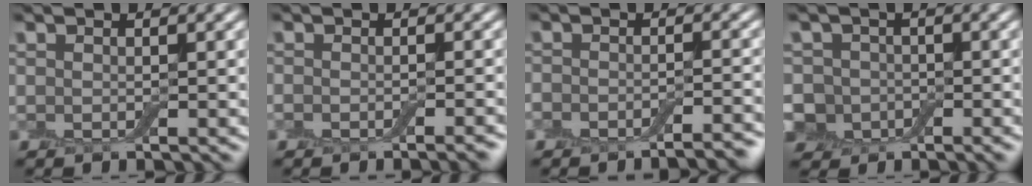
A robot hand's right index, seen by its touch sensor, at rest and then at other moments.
{"total": 2.0, "force": [-1.5, 0.4, 1.2], "torque": [-0.017, -0.004, -0.023]}
{"total": 4.2, "force": [-3.8, 1.0, 1.7], "torque": [-0.029, 0.004, -0.051]}
{"total": 5.1, "force": [-1.2, 4.6, 1.8], "torque": [-0.022, 0.013, -0.056]}